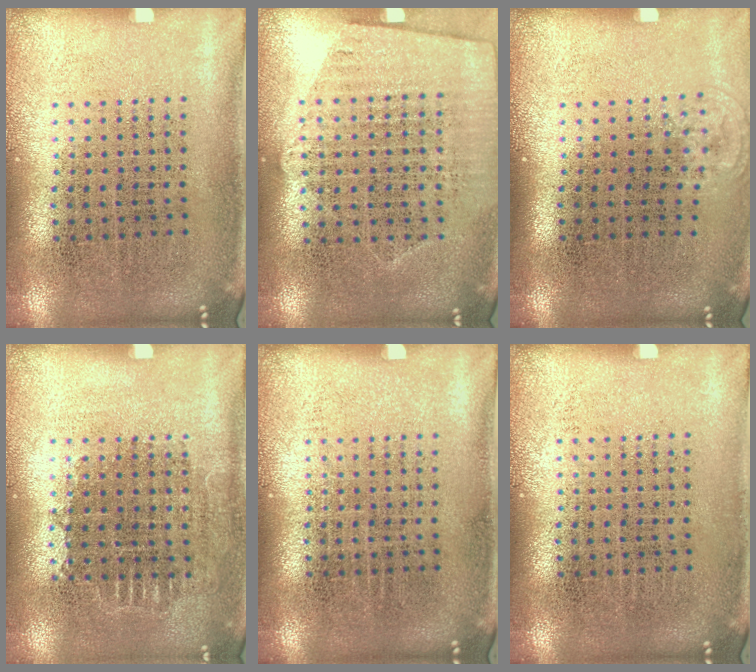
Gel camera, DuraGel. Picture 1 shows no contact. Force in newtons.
{"total": 1.2, "press": 1.1, "slide": 0.6}
{"total": 0.6, "press": 0.5, "slide": 0.3}
{"total": 0.7, "press": 0.7, "slide": 0.1}
{"total": 0.0}
{"total": 0.0}